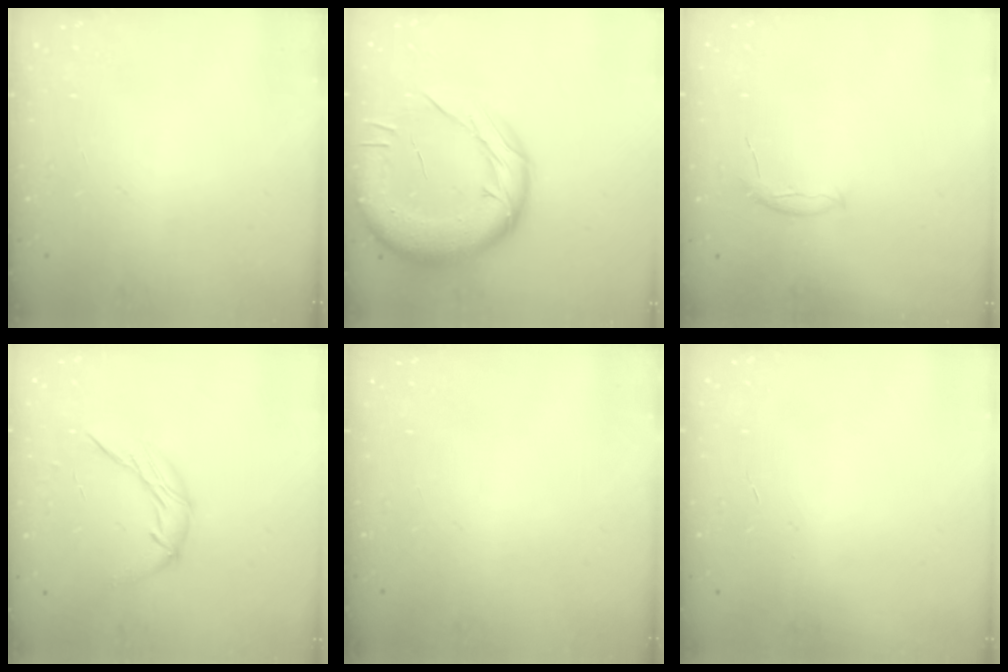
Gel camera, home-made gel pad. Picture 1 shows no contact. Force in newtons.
{"total": 21.8, "press": 21.6, "slide": 2.8}
{"total": 6.7, "press": 6.7, "slide": 0.8}
{"total": 7.8, "press": 7.8, "slide": 0.5}
{"total": 0.0}
{"total": 0.0}